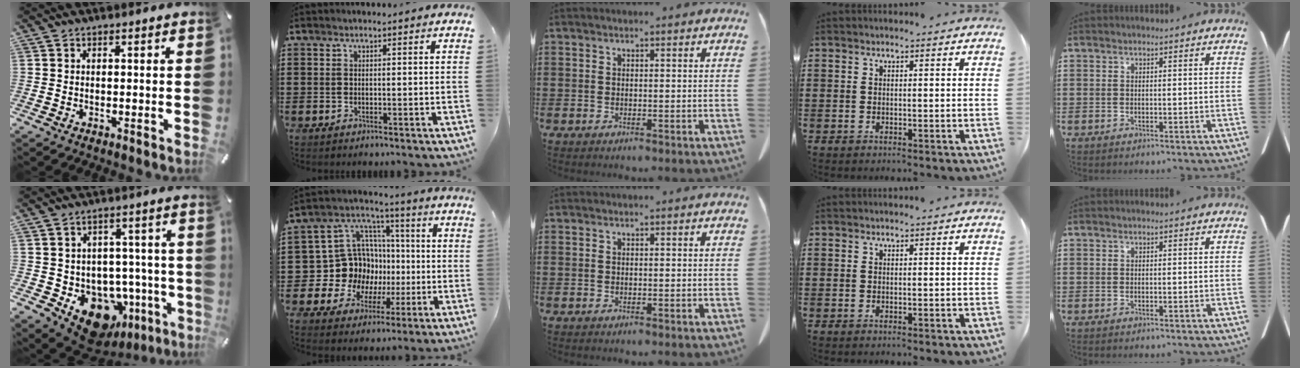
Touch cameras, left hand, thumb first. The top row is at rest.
{"thumb": {"total": 12.1, "force": [-5.6, 9.3, 5.4], "torque": [-0.073, 0.023, -0.078]}, "index": {"total": 12.9, "force": [-0.7, 12.2, 4.0], "torque": [-0.125, -0.014, 0.003]}}